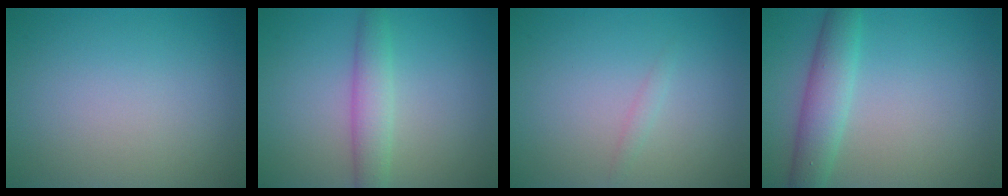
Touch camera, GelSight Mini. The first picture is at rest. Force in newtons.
{"total": 3.0, "press": 3.0, "slide": 0.0}
{"total": 0.7, "press": 0.7, "slide": 0.0}
{"total": 4.0, "press": 4.0, "slide": 0.1}